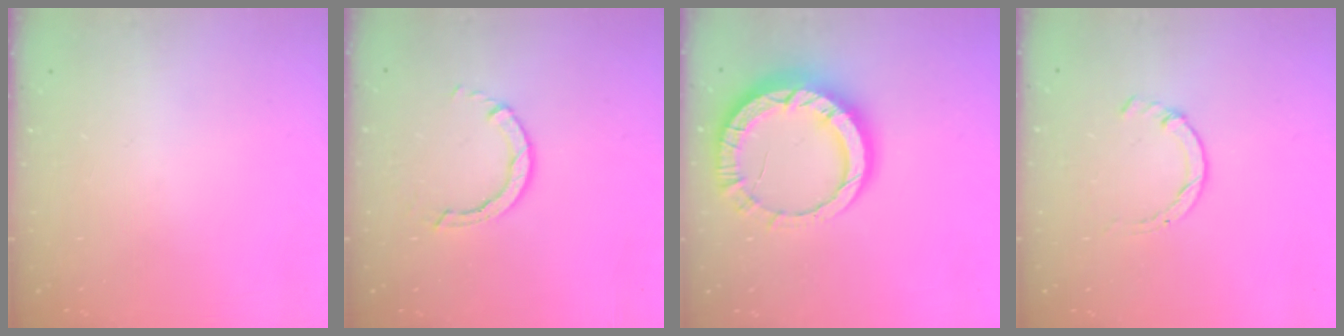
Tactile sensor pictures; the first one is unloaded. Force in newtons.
{"total": 2.8, "press": 2.8, "slide": 0.2}
{"total": 13.4, "press": 13.3, "slide": 1.4}
{"total": 1.7, "press": 1.7, "slide": 0.3}